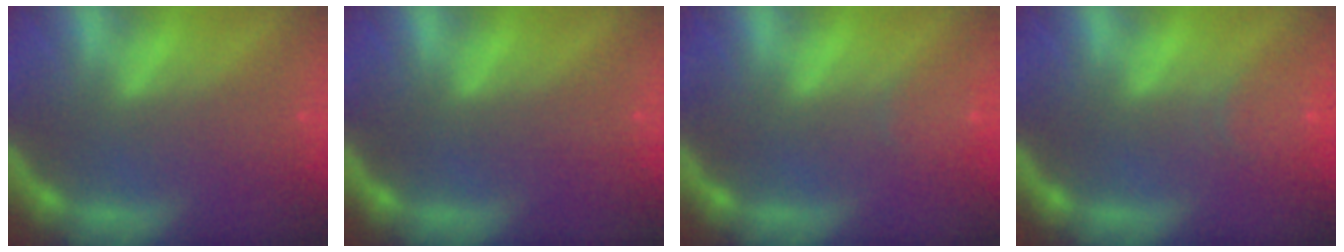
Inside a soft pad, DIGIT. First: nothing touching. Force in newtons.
{"total": 0.0}
{"total": 1.9}
{"total": 3.0}